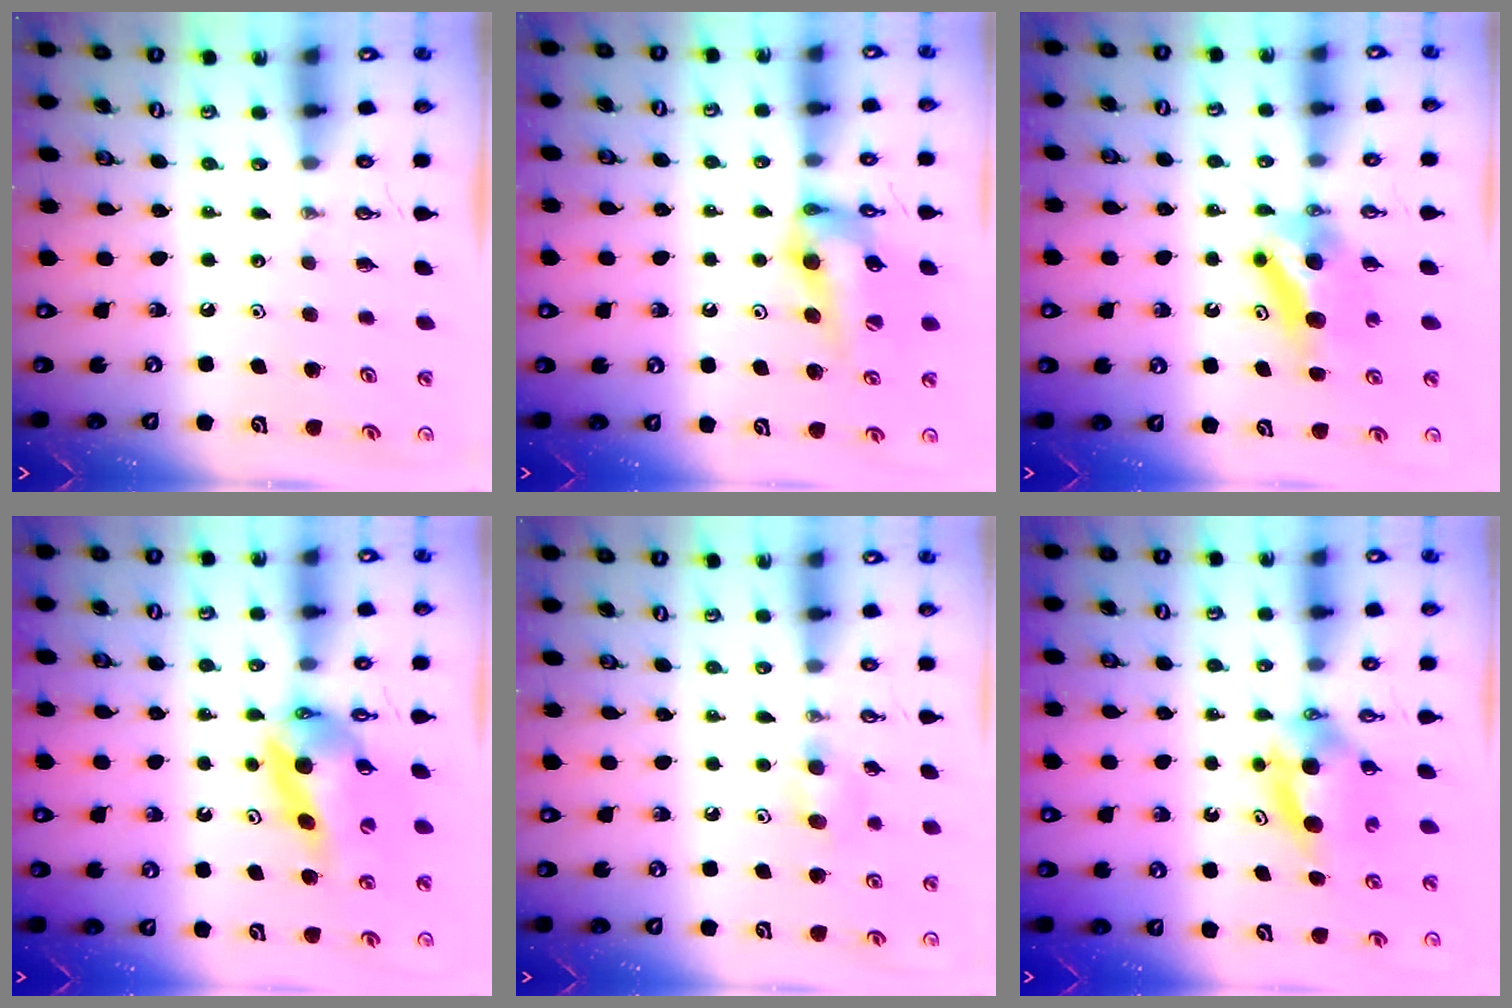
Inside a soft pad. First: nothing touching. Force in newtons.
{"total": 11.4, "press": 10.7, "slide": 3.9}
{"total": 7.6, "press": 7.1, "slide": 2.6}
{"total": 11.1, "press": 11.0, "slide": 1.4}
{"total": 5.7, "press": 5.7, "slide": 0.5}
{"total": 5.7, "press": 5.6, "slide": 1.2}